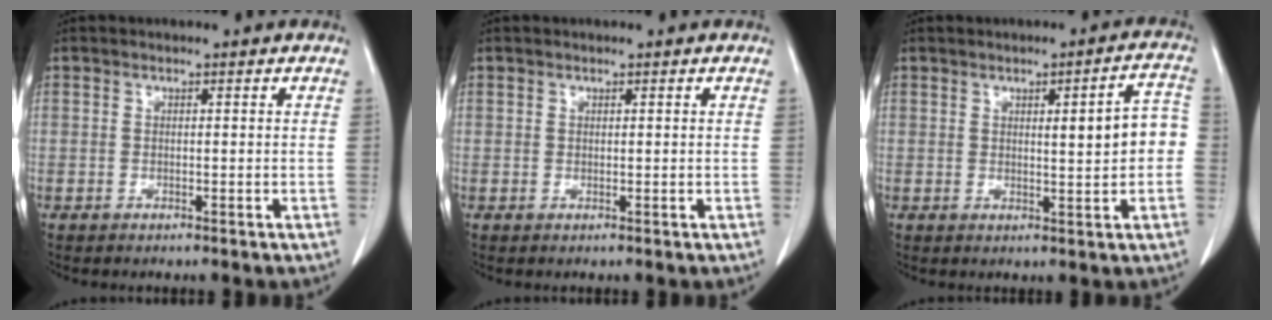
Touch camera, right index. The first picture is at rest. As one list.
[{"total": 0.0}, {"total": 6.5, "force": [0.3, 1.2, 6.4], "torque": [-0.080, 0.016, 0.006]}]